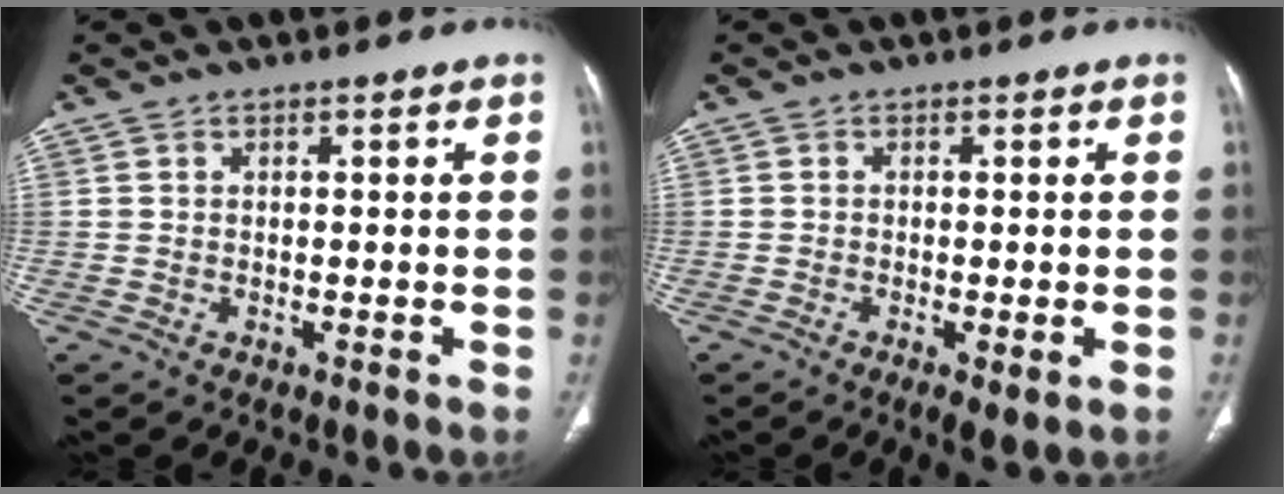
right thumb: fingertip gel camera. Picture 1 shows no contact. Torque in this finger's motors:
{"motor_torque": [0.05, -0.10, -0.22, -0.06, -0.01]}